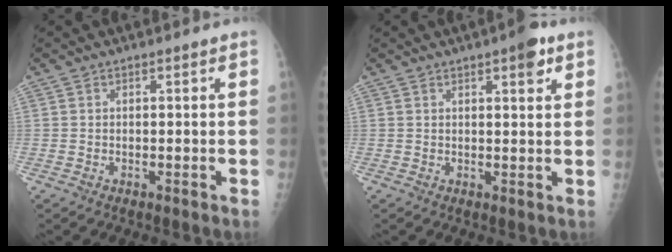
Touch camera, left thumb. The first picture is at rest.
{"total": 4.5, "force": [2.6, 1.4, 3.4], "torque": [-0.036, -0.009, 0.031]}